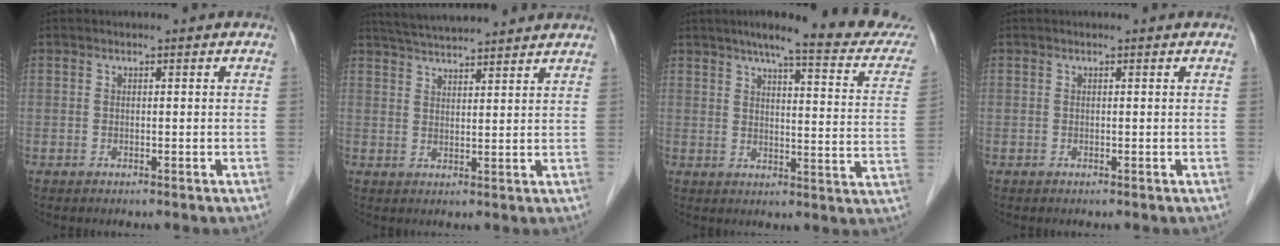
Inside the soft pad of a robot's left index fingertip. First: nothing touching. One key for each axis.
{"total": 10.5, "fx": 9.7, "fy": 0.5, "fz": 3.8, "tx": -0.071, "ty": 0.032, "tz": 0.145}
{"total": 19.1, "fx": 16.5, "fy": 1.4, "fz": 9.6, "tx": -0.116, "ty": -0.026, "tz": 0.194}
{"total": 0.0}